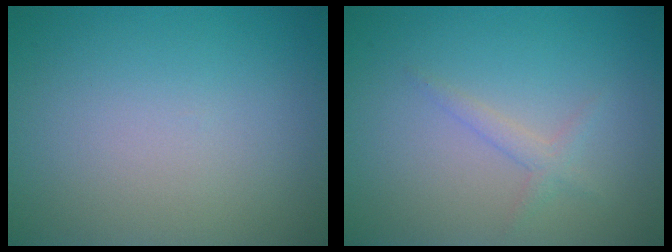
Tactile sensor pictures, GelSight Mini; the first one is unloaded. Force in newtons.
{"total": 1.3, "press": 1.3, "slide": 0.1}